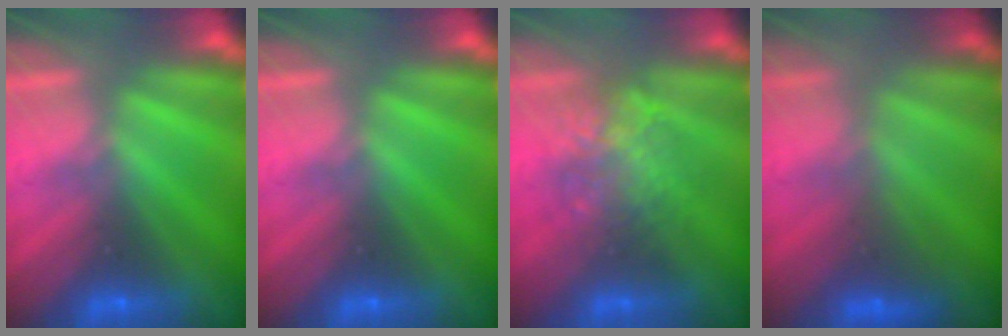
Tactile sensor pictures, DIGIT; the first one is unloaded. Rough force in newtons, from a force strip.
{"total": 0.0}
{"total": 2.2}
{"total": 2.8}